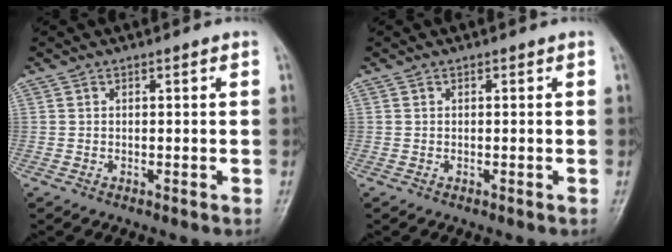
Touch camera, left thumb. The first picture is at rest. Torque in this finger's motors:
{"motor_torque": [-0.01, 0.01, -0.02, -0.02, 0.00]}